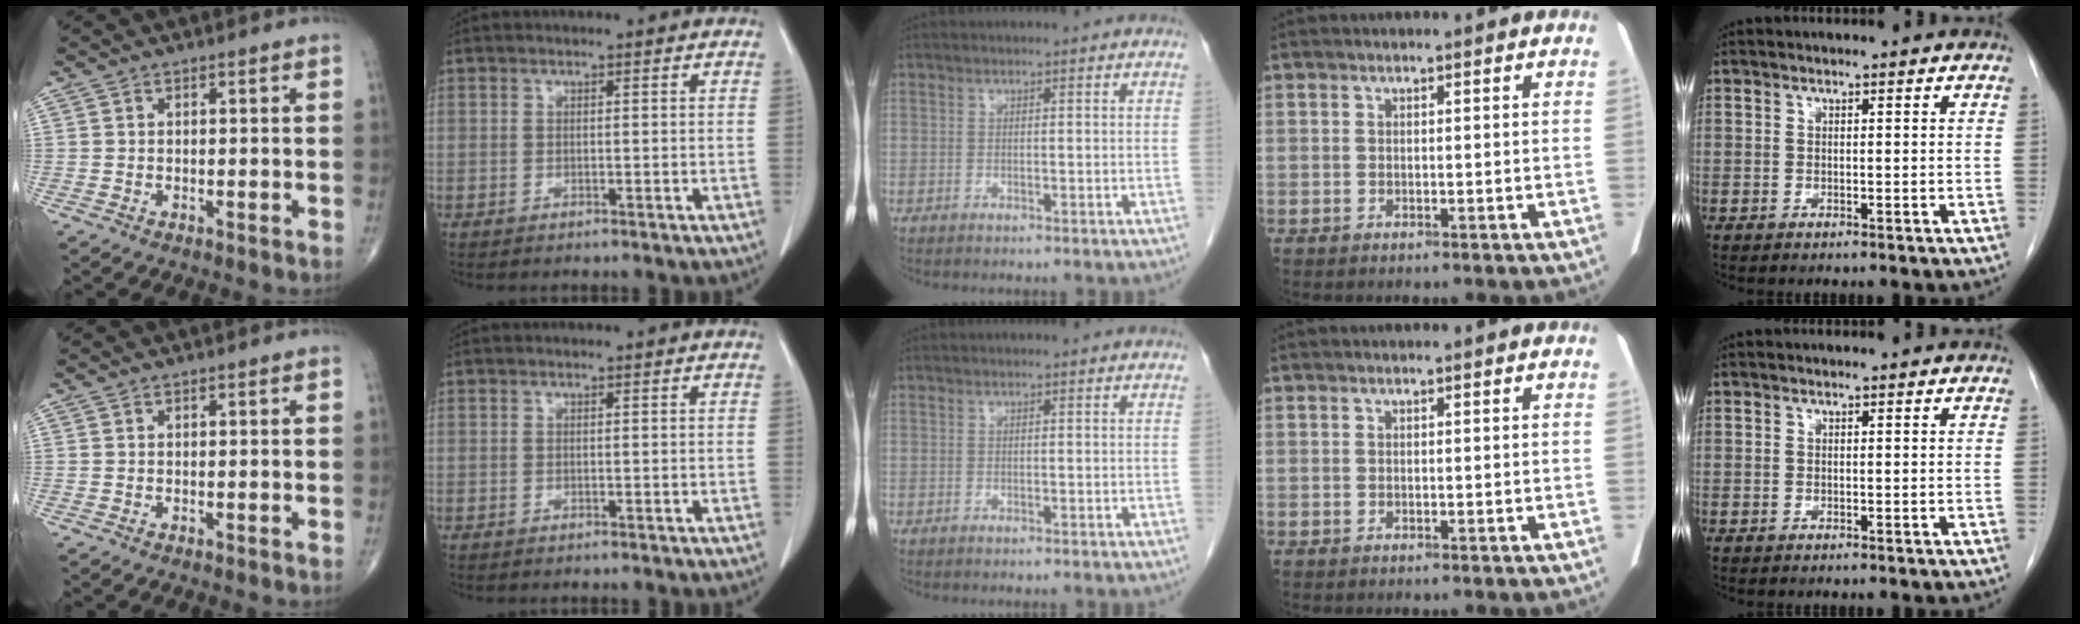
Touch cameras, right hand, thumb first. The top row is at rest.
{}